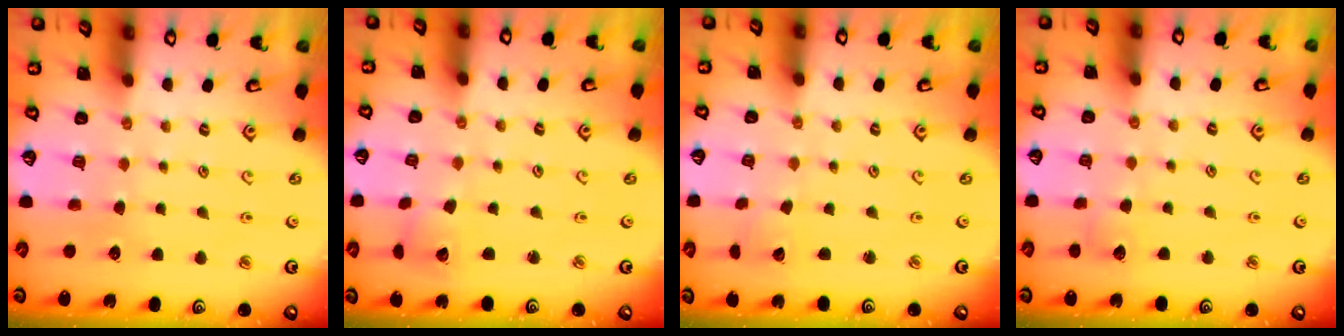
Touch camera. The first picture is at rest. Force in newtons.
{"total": 2.1, "press": 2.1, "slide": 0.3}
{"total": 1.9, "press": 1.9, "slide": 0.1}
{"total": 4.9, "press": 4.8, "slide": 0.5}